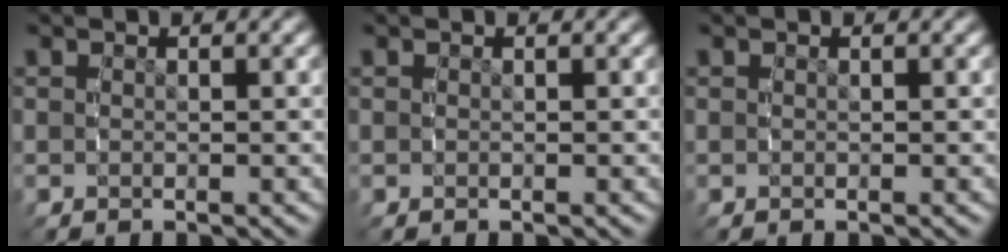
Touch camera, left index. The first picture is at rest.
{"total": 0.0}
{"total": 0.0}